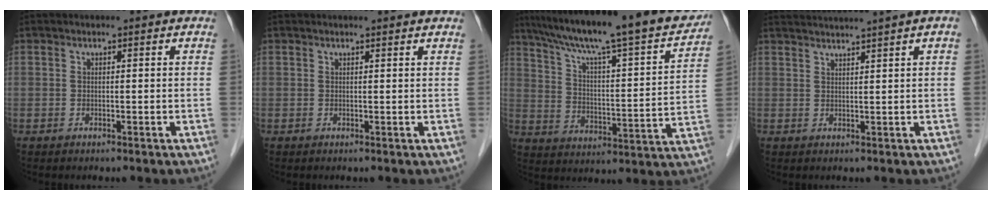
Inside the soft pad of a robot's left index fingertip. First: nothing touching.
{"total": 2.4, "force": [2.3, -0.2, 0.5], "torque": [-0.014, 0.003, 0.023]}
{"total": 25.5, "force": [21.8, 2.0, 13.1], "torque": [-0.216, -0.019, 0.307]}
{"total": 5.8, "force": [5.0, -1.7, 2.4], "torque": [-0.033, 0.016, 0.076]}